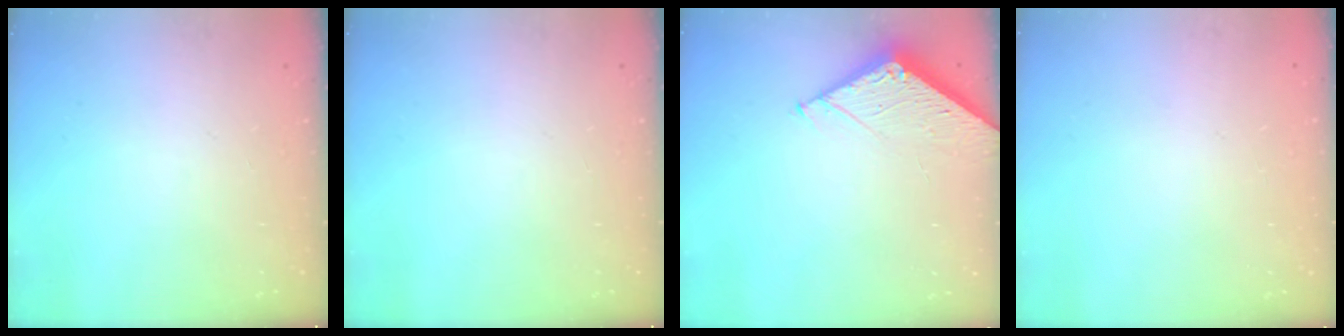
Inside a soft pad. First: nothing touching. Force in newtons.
{"total": 0.0}
{"total": 4.3, "press": 4.2, "slide": 0.5}
{"total": 0.0}